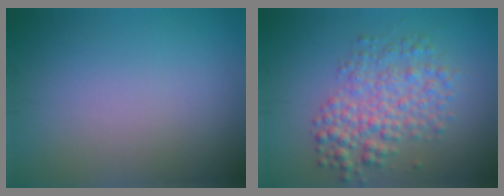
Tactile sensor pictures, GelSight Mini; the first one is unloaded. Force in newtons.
{"total": 4.6, "press": 4.6, "slide": 0.1}